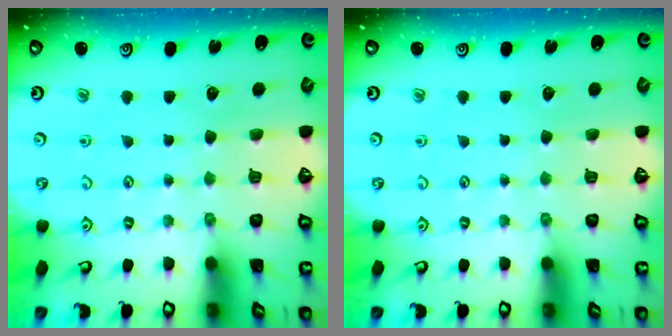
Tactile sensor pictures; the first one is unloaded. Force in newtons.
{"total": 0.0}